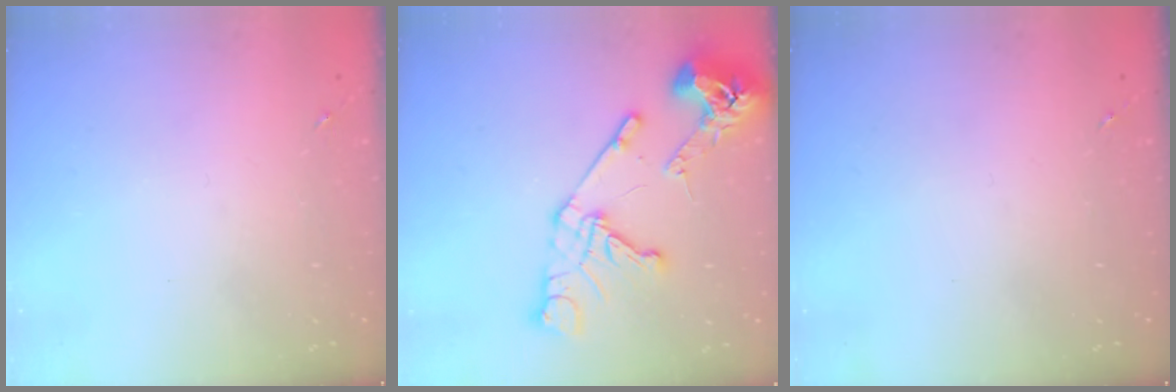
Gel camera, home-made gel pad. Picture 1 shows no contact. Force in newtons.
{"total": 17.0, "press": 16.9, "slide": 1.9}
{"total": 0.0}